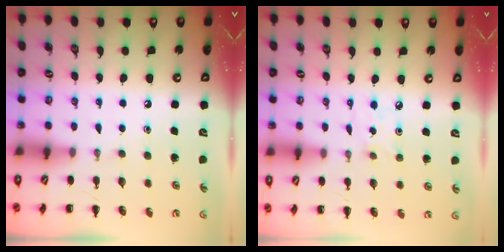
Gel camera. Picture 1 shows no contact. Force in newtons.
{"total": 2.1, "press": 2.0, "slide": 0.4}